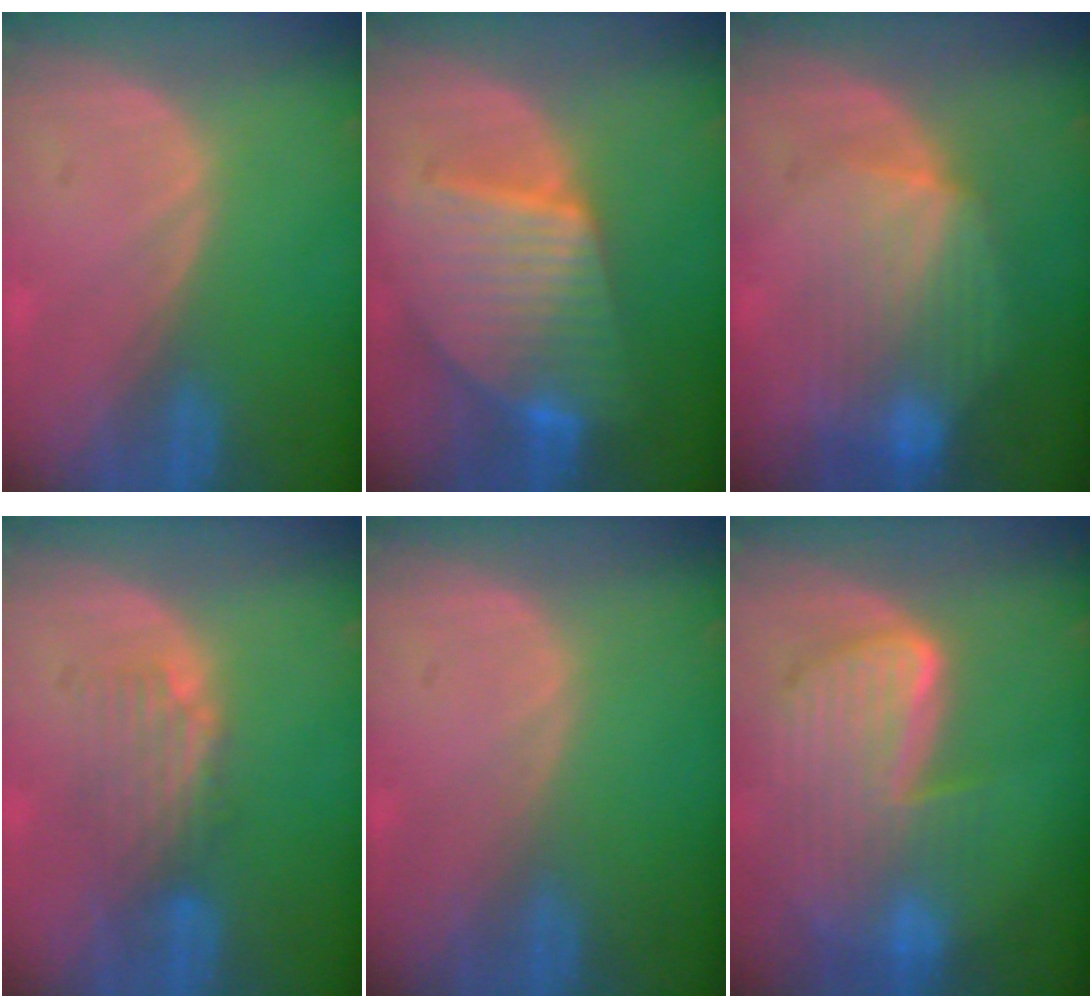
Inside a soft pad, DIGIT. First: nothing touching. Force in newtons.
{"total": 9.7, "press": 9.6, "slide": 0.6}
{"total": 8.9, "press": 8.0, "slide": 3.9}
{"total": 4.7, "press": 3.9, "slide": 2.5}
{"total": 0.0}
{"total": 9.8, "press": 8.2, "slide": 5.2}